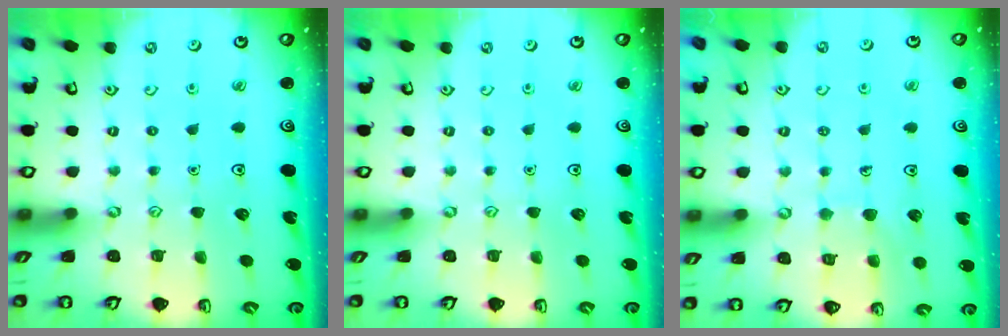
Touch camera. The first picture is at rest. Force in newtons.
{"total": 0.0}
{"total": 6.5, "press": 6.5, "slide": 0.5}